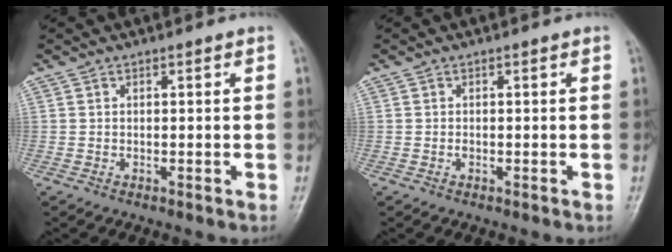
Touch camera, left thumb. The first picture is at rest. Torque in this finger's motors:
{"motor_torque": [-0.03, -0.02, 0.14, 0.08, 0.00]}